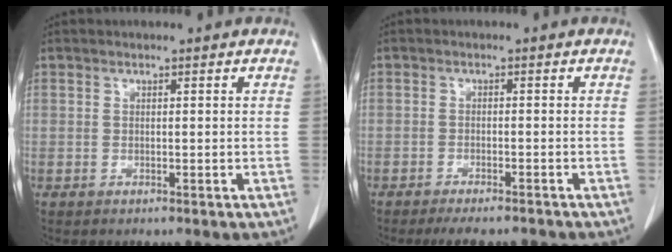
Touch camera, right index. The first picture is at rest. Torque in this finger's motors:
{"motor_torque": [0.42, -0.51, 0.04, -0.01]}